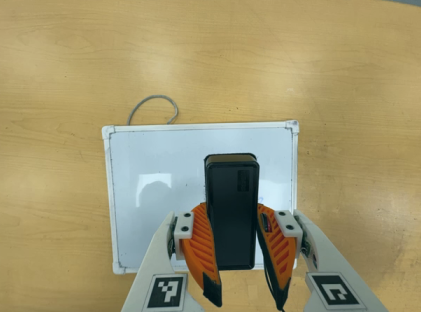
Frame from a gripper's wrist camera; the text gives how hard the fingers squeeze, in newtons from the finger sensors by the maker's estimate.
{"total": 9.3, "left": 8.3, "right": 10.3}